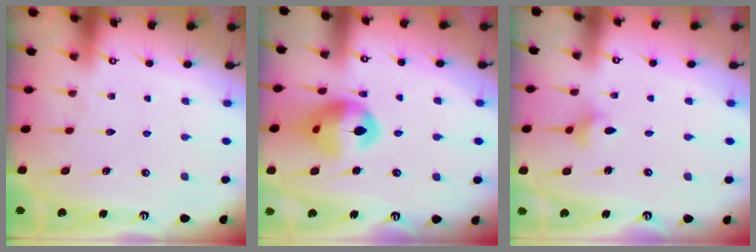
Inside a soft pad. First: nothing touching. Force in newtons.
{"total": 13.9, "press": 13.8, "slide": 1.4}
{"total": 2.9, "press": 2.8, "slide": 0.6}